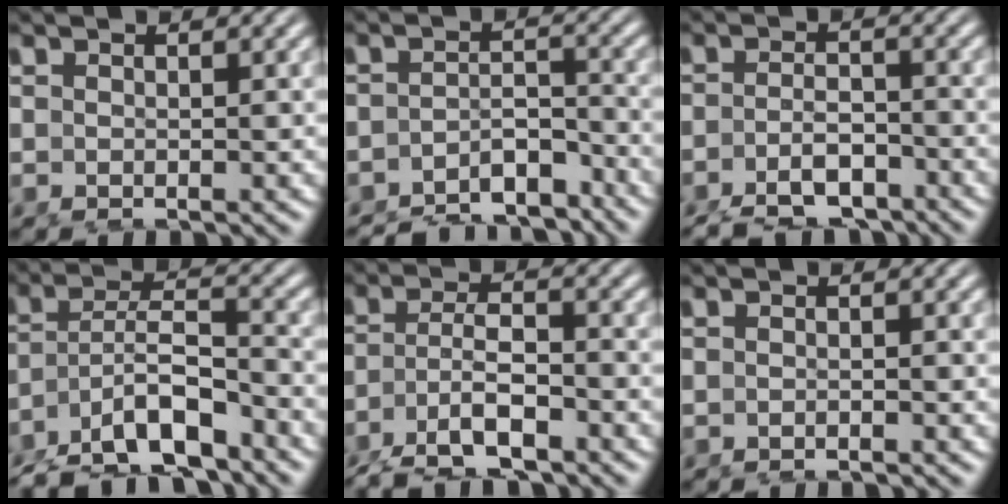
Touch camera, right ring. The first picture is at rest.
{"total": 7.5, "force": [-6.9, 2.1, 2.1], "torque": [-0.009, -0.011, -0.111]}
{"total": 7.1, "force": [-6.1, 2.5, 2.5], "torque": [-0.024, -0.010, -0.096]}
{"total": 8.2, "force": [-4.9, 4.8, 4.5], "torque": [-0.089, -0.030, -0.073]}
{"total": 5.5, "force": [-3.5, 2.4, 3.5], "torque": [-0.071, -0.029, -0.044]}
{"total": 0.7, "force": [-0.7, -0.2, 0.1], "torque": [0.002, 0.008, -0.018]}